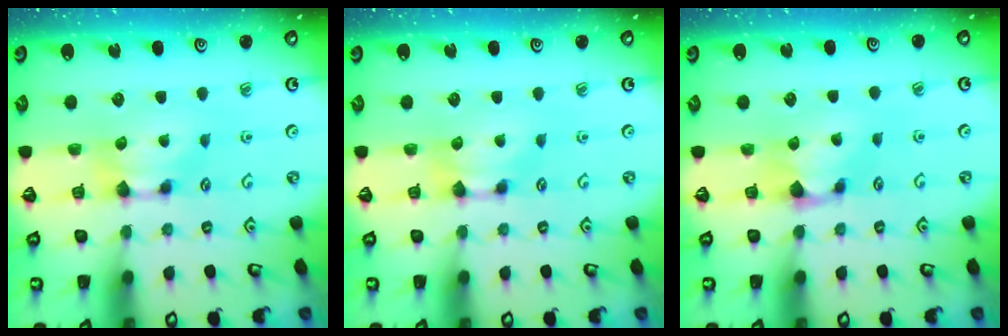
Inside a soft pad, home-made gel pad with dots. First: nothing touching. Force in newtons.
{"total": 0.0}
{"total": 1.3, "press": 0.7, "slide": 1.0}